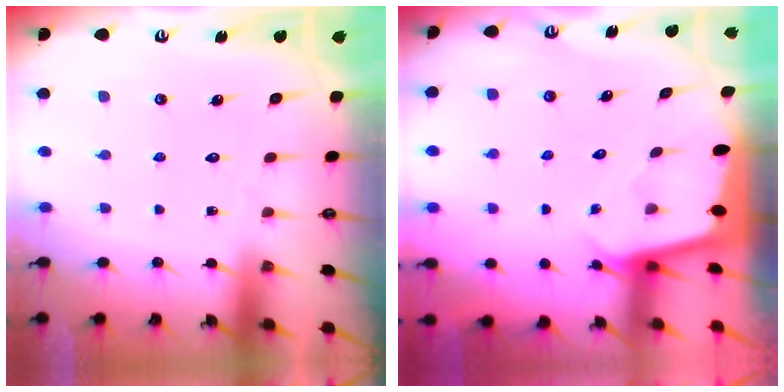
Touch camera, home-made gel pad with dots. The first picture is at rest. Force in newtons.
{"total": 1.8, "press": 1.8, "slide": 0.1}